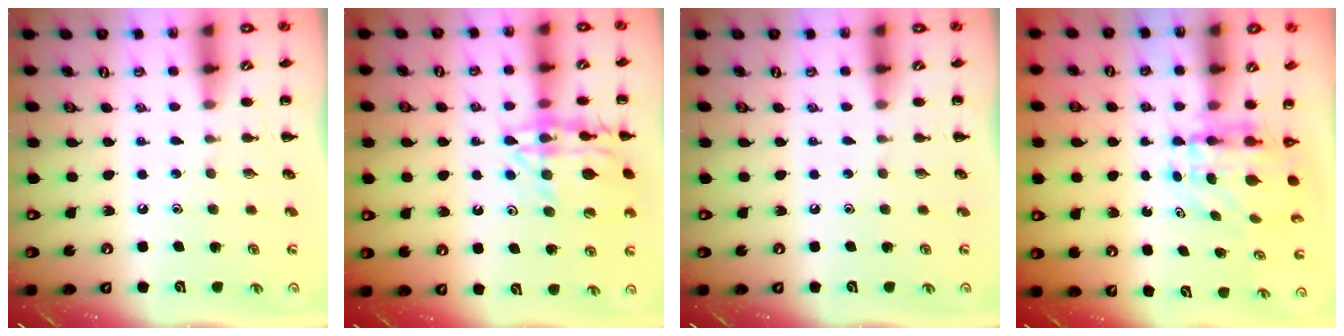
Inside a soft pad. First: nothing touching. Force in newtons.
{"total": 16.2, "press": 16.0, "slide": 2.3}
{"total": 0.0}
{"total": 5.9, "press": 5.7, "slide": 1.3}